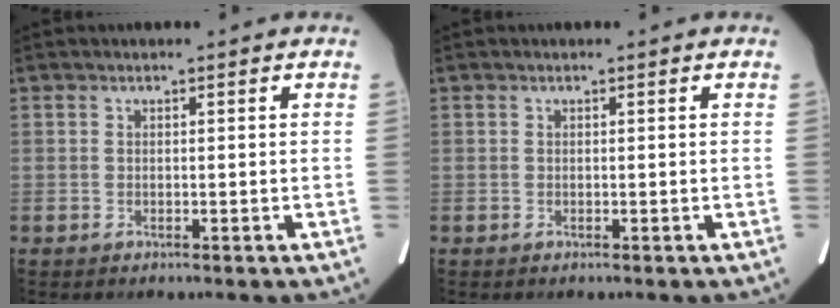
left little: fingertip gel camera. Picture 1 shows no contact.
{"total": 0.0}